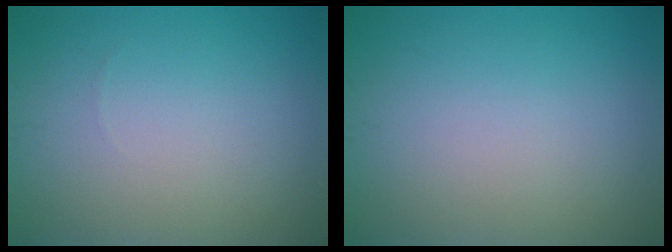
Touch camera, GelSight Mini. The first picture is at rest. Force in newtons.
{"total": 0.0}